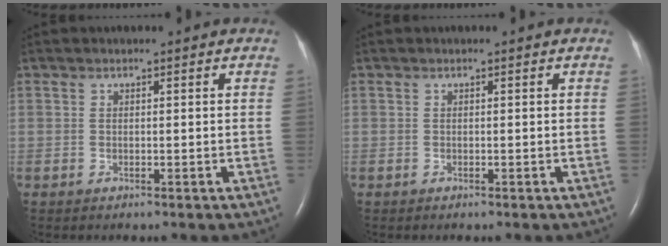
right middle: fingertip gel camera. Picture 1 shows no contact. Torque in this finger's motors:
{"motor_torque": [1.06, -1.08, 0.00, 0.00]}